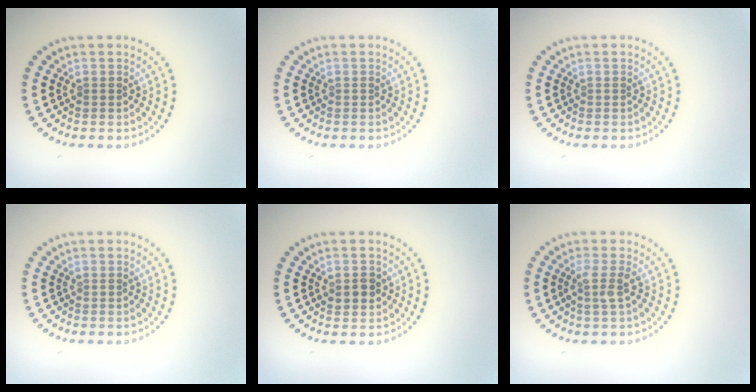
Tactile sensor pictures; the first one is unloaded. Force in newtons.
{"total": 0.0}
{"total": 0.0}
{"total": 0.0}
{"total": 1.7, "press": 1.7, "slide": 0.2}
{"total": 1.7, "press": 1.2, "slide": 1.2}